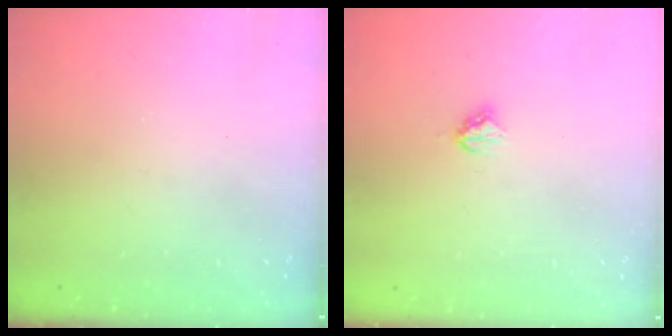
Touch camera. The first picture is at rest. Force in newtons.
{"total": 3.7, "press": 3.6, "slide": 0.5}